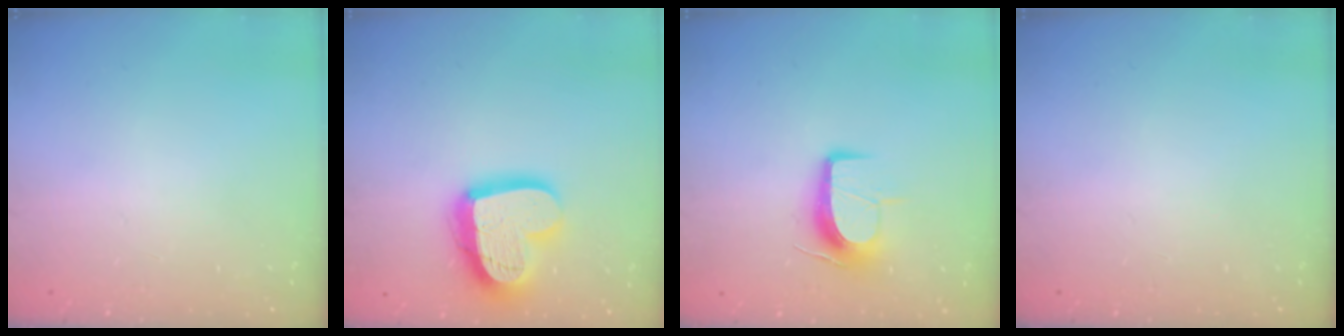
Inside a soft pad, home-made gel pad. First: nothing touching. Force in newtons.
{"total": 21.4, "press": 21.3, "slide": 2.1}
{"total": 10.3, "press": 10.3, "slide": 0.6}
{"total": 0.0}